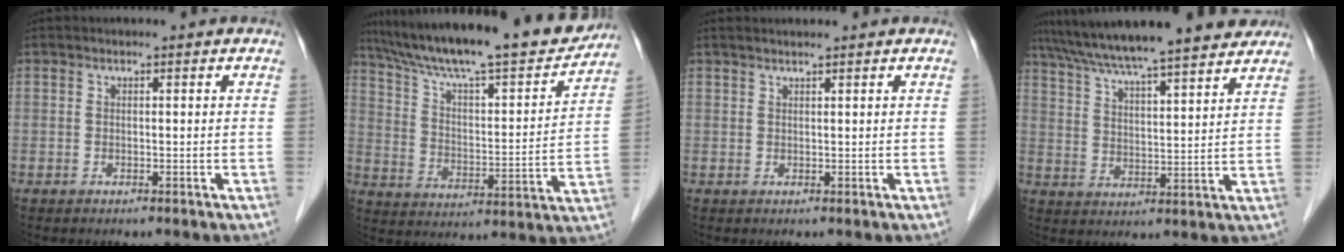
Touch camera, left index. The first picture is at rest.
{"total": 23.0, "force": [20.1, 2.4, 10.8], "torque": [-0.182, -0.010, 0.301]}
{"total": 2.1, "force": [1.9, -0.1, 1.0], "torque": [-0.011, 0.019, 0.034]}
{"total": 20.4, "force": [17.6, 1.9, 10.3], "torque": [-0.172, 0.035, 0.259]}